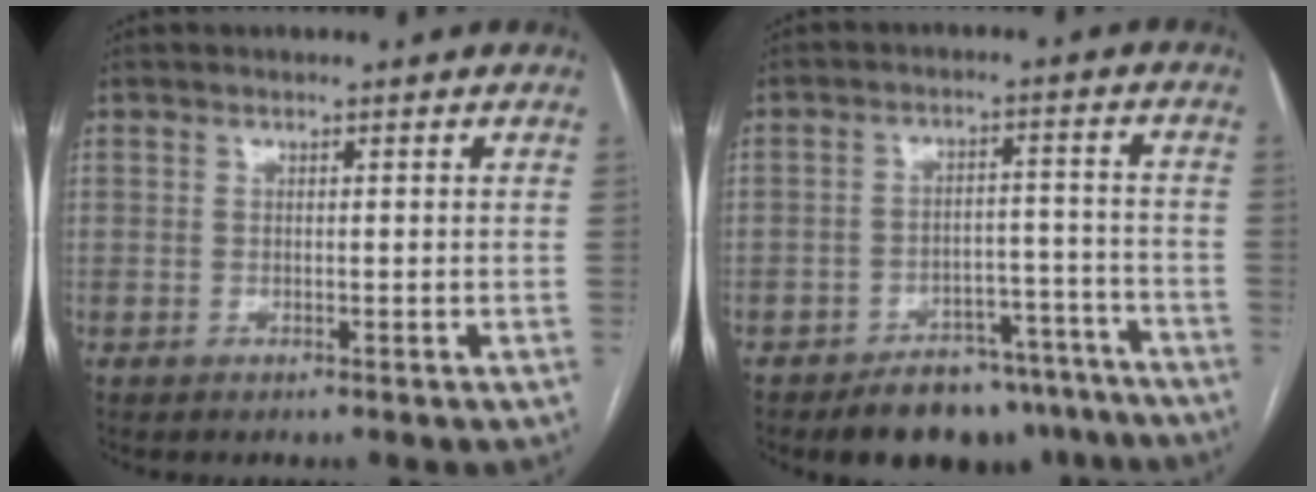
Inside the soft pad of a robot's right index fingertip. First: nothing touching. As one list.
[{"total": 13.5, "force": [-11.2, 6.1, 4.3], "torque": [-0.026, 0.027, -0.148]}]